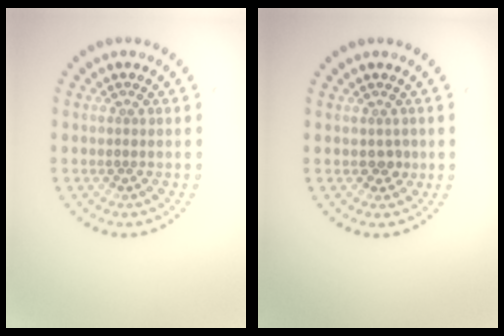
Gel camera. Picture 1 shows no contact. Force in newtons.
{"total": 1.0, "press": 0.9, "slide": 0.4}